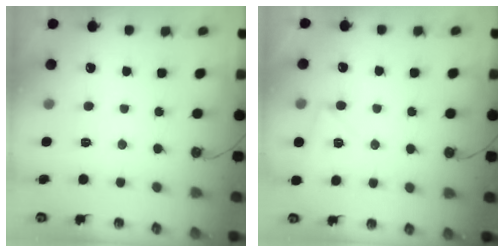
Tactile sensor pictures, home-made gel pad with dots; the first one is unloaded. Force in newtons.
{"total": 4.5, "press": 3.8, "slide": 2.4}